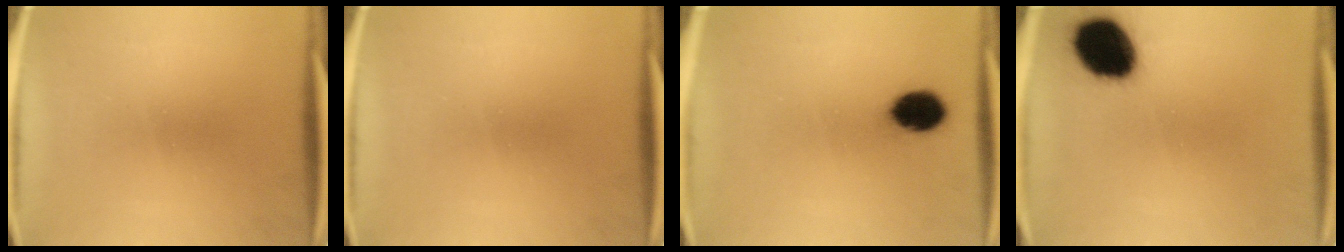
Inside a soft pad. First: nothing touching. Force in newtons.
{"total": 0.0}
{"total": 7.9}
{"total": 16.0}